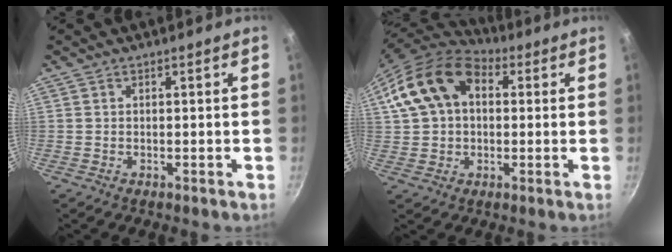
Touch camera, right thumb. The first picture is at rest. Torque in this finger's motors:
{"motor_torque": [-0.49, 1.42, 0.30, -0.46, 0.38]}